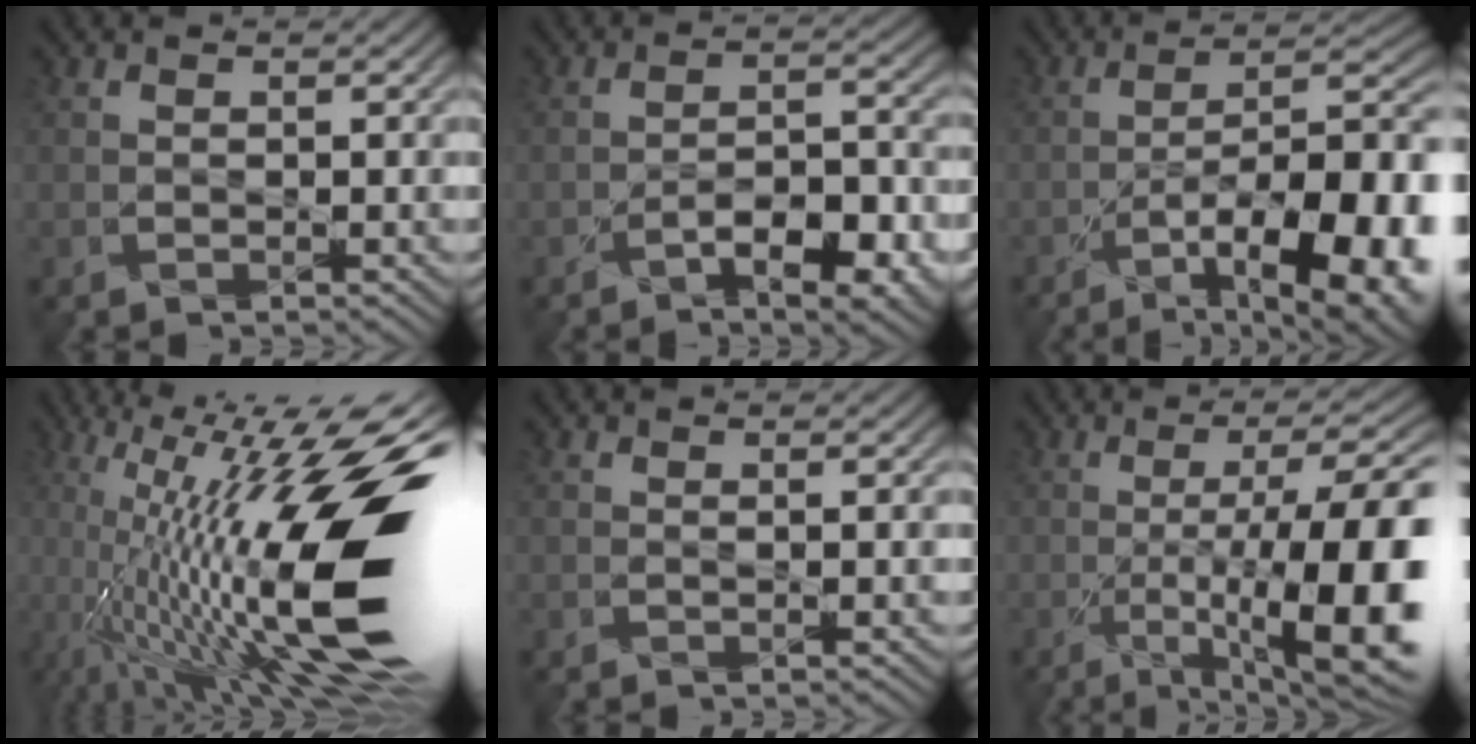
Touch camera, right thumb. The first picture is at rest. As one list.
[{"total": 7.6, "force": [-5.6, 2.4, 4.6], "torque": [-0.070, -0.001, -0.088]}, {"total": 17.9, "force": [-10.1, 6.0, 13.5], "torque": [-0.178, -0.005, -0.151]}, {"total": 19.4, "force": [-2.3, 4.9, 18.6], "torque": [-0.310, 0.009, -0.047]}, {"total": 0.8, "force": [0.0, -0.2, 0.8], "torque": [-0.021, 0.003, -0.002]}, {"total": 16.1, "force": [-5.0, 4.5, 14.6], "torque": [-0.205, -0.006, -0.070]}]